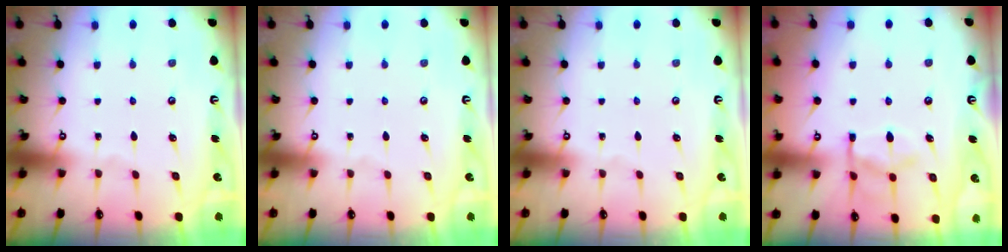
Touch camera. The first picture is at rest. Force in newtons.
{"total": 0.0}
{"total": 0.0}
{"total": 12.2, "press": 12.2, "slide": 1.2}